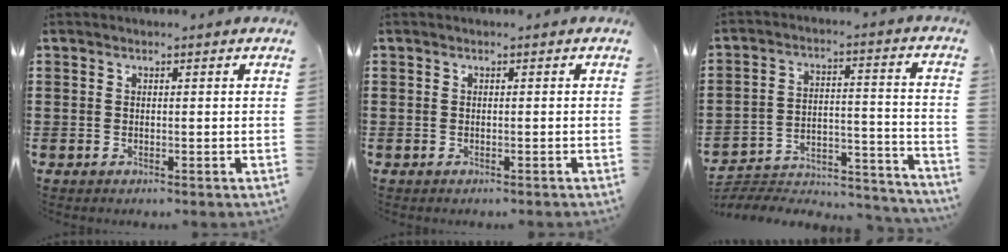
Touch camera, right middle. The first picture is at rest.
{"total": 0.0}
{"total": 4.7, "force": [-4.4, 1.0, 1.0], "torque": [-0.017, 0.001, -0.093]}